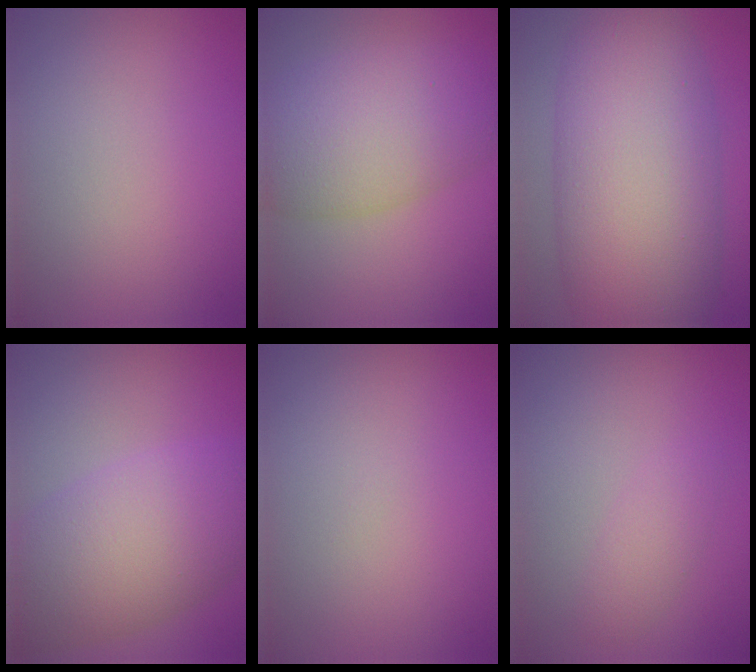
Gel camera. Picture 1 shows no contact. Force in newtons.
{"total": 7.9, "press": 7.9, "slide": 0.4}
{"total": 13.8, "press": 13.8, "slide": 0.4}
{"total": 8.7, "press": 8.7, "slide": 0.3}
{"total": 0.0}
{"total": 1.5, "press": 1.5, "slide": 0.0}